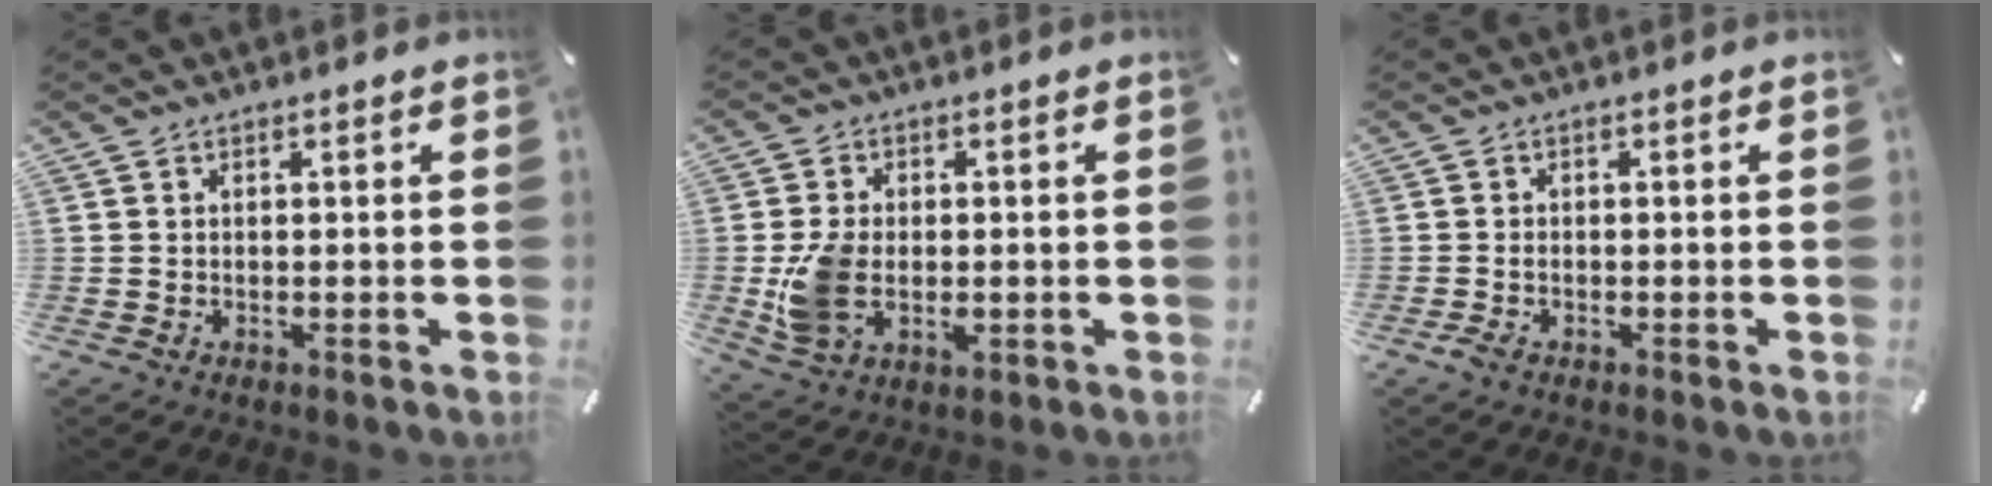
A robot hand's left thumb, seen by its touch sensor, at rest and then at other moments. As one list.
[{"total": 8.2, "force": [-1.0, 5.7, 5.9], "torque": [-0.125, -0.001, -0.015]}, {"total": 1.3, "force": [-0.7, 0.7, 0.8], "torque": [-0.015, 0.002, -0.015]}]